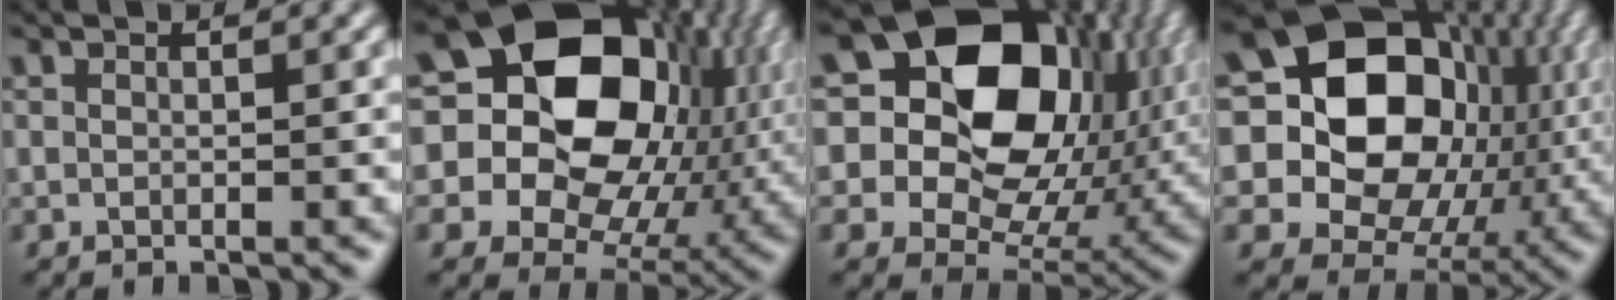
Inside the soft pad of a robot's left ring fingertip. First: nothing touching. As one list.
[{"total": 20.0, "force": [4.4, 15.3, 12.1], "torque": [-0.230, 0.032, 0.093]}, {"total": 18.3, "force": [5.0, 13.4, 11.4], "torque": [-0.206, 0.035, 0.102]}, {"total": 19.1, "force": [2.8, 15.3, 11.0], "torque": [-0.220, 0.021, 0.068]}]